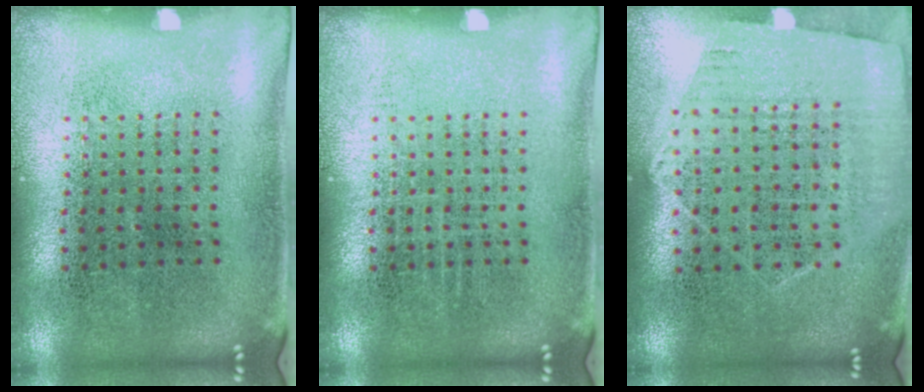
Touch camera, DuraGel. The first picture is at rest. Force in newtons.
{"total": 0.0}
{"total": 1.1, "press": 1.0, "slide": 0.5}